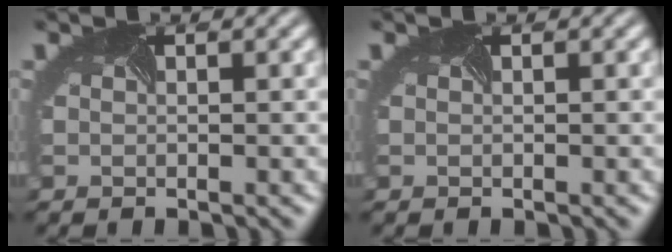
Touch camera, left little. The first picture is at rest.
{"total": 0.0}